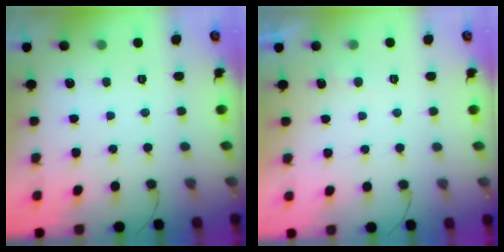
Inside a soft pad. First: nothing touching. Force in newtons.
{"total": 3.8, "press": 3.7, "slide": 0.2}